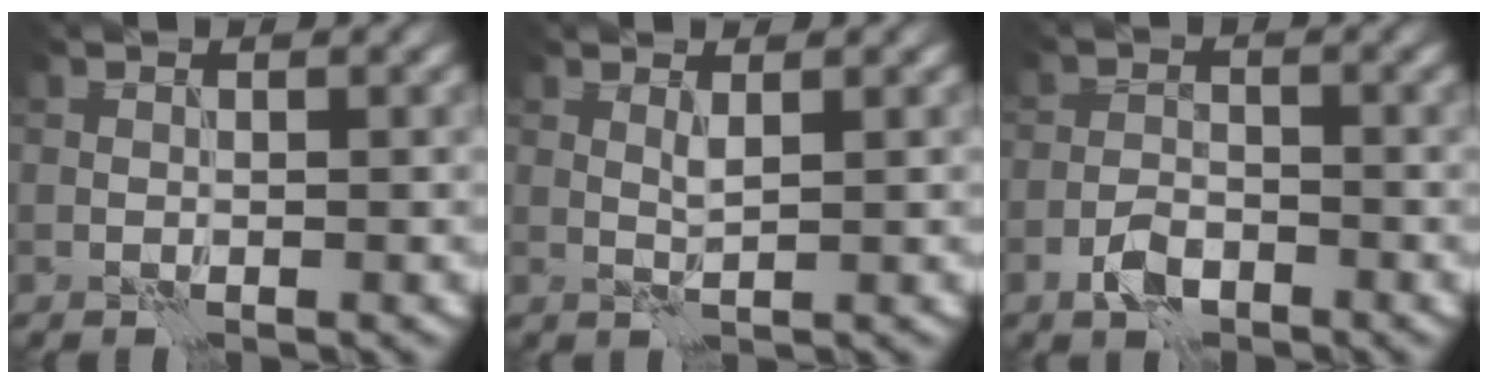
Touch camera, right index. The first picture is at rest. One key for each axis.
{"total": 1.1, "fx": 0.6, "fy": 0.0, "fz": 0.9, "tx": -0.024, "ty": 0.000, "tz": 0.011}
{"total": 2.6, "fx": -1.6, "fy": 1.3, "fz": 1.5, "tx": -0.025, "ty": 0.005, "tz": -0.036}